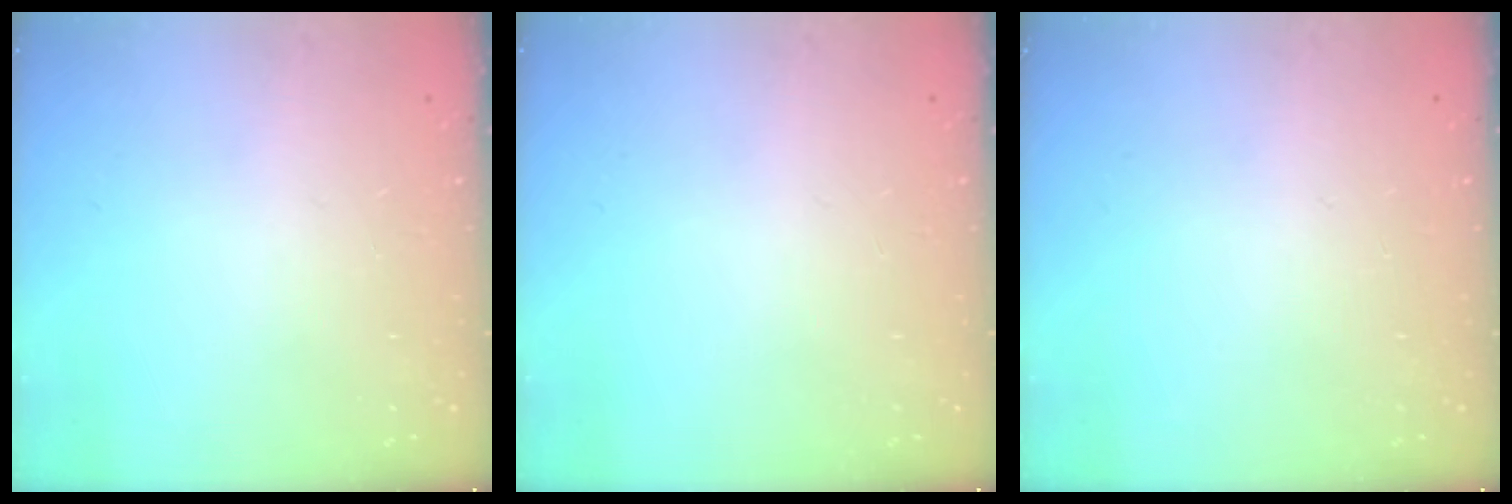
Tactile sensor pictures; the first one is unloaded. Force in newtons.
{"total": 0.0}
{"total": 0.0}